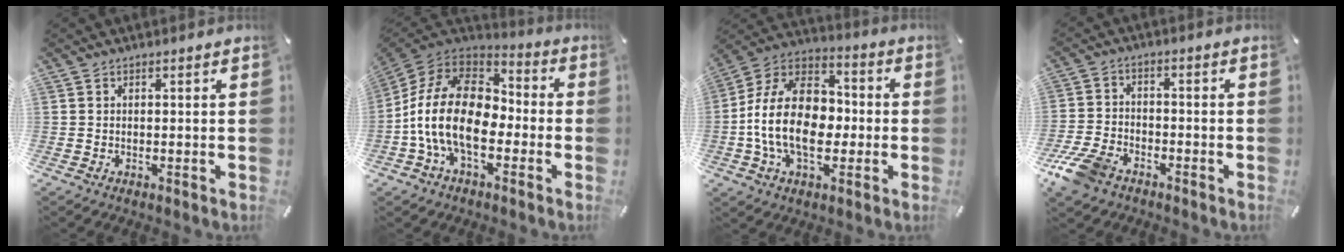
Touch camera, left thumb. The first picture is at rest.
{"total": 18.6, "force": [-5.8, 11.5, 13.5], "torque": [-0.274, 0.033, -0.099]}
{"total": 17.2, "force": [-3.5, 12.0, 11.8], "torque": [-0.254, 0.026, -0.066]}
{"total": 8.9, "force": [-6.2, 4.8, 4.1], "torque": [-0.095, 0.024, -0.120]}